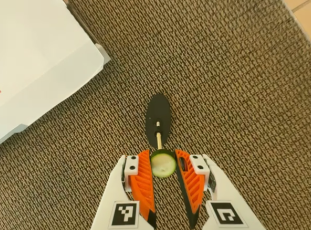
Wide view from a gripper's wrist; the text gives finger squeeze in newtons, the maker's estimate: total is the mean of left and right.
{"total": 6.9, "left": 7.0, "right": 6.8}